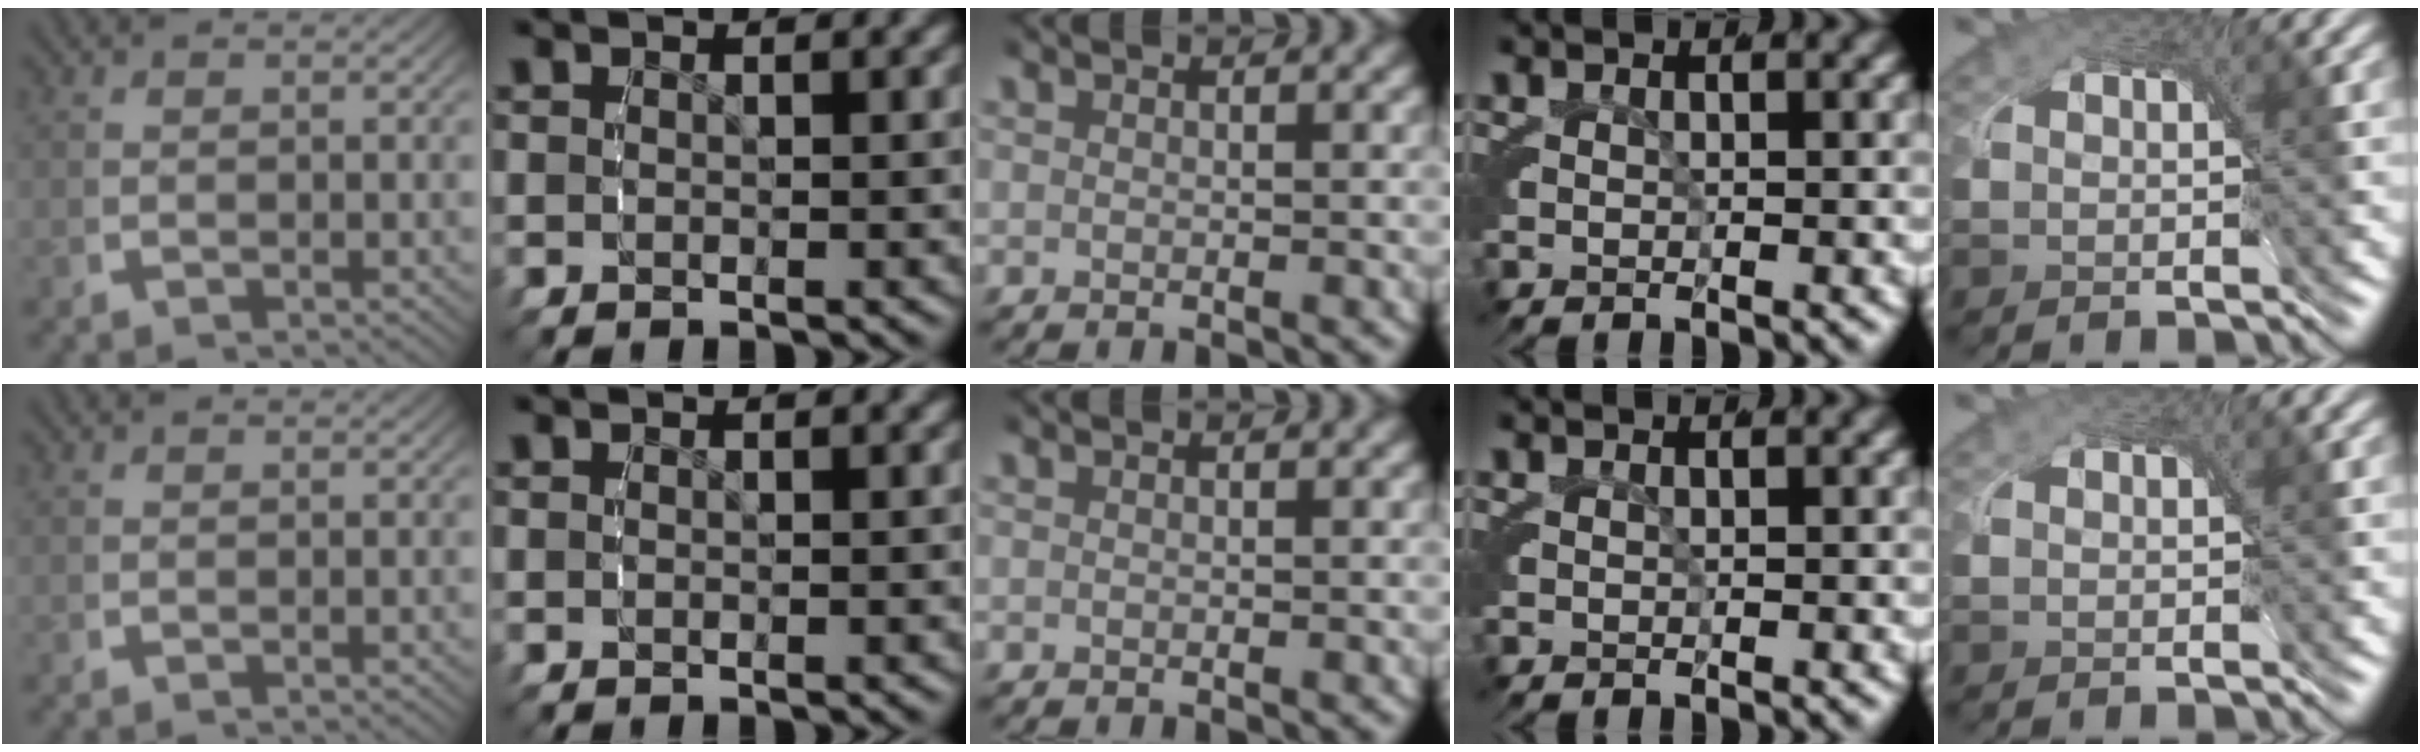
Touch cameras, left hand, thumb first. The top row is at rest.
{}